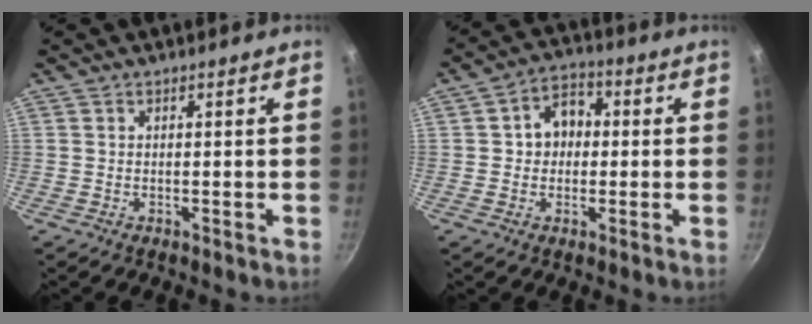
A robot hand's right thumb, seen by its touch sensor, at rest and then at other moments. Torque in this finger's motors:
{"motor_torque": [-0.79, 0.61, -0.17, 0.19, 0.11]}